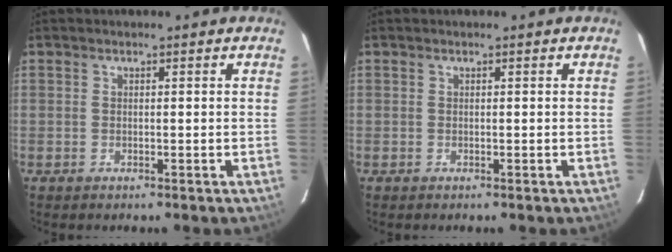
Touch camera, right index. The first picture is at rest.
{"total": 0.0}